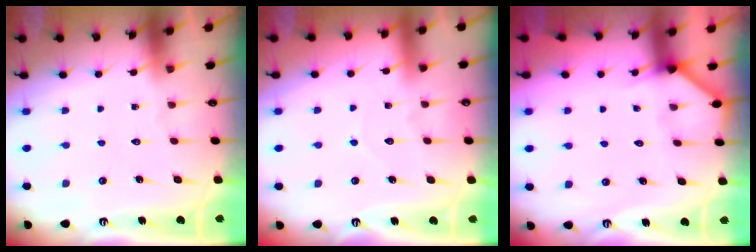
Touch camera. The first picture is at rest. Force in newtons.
{"total": 3.0, "press": 3.0, "slide": 0.3}
{"total": 2.9, "press": 2.9, "slide": 0.3}